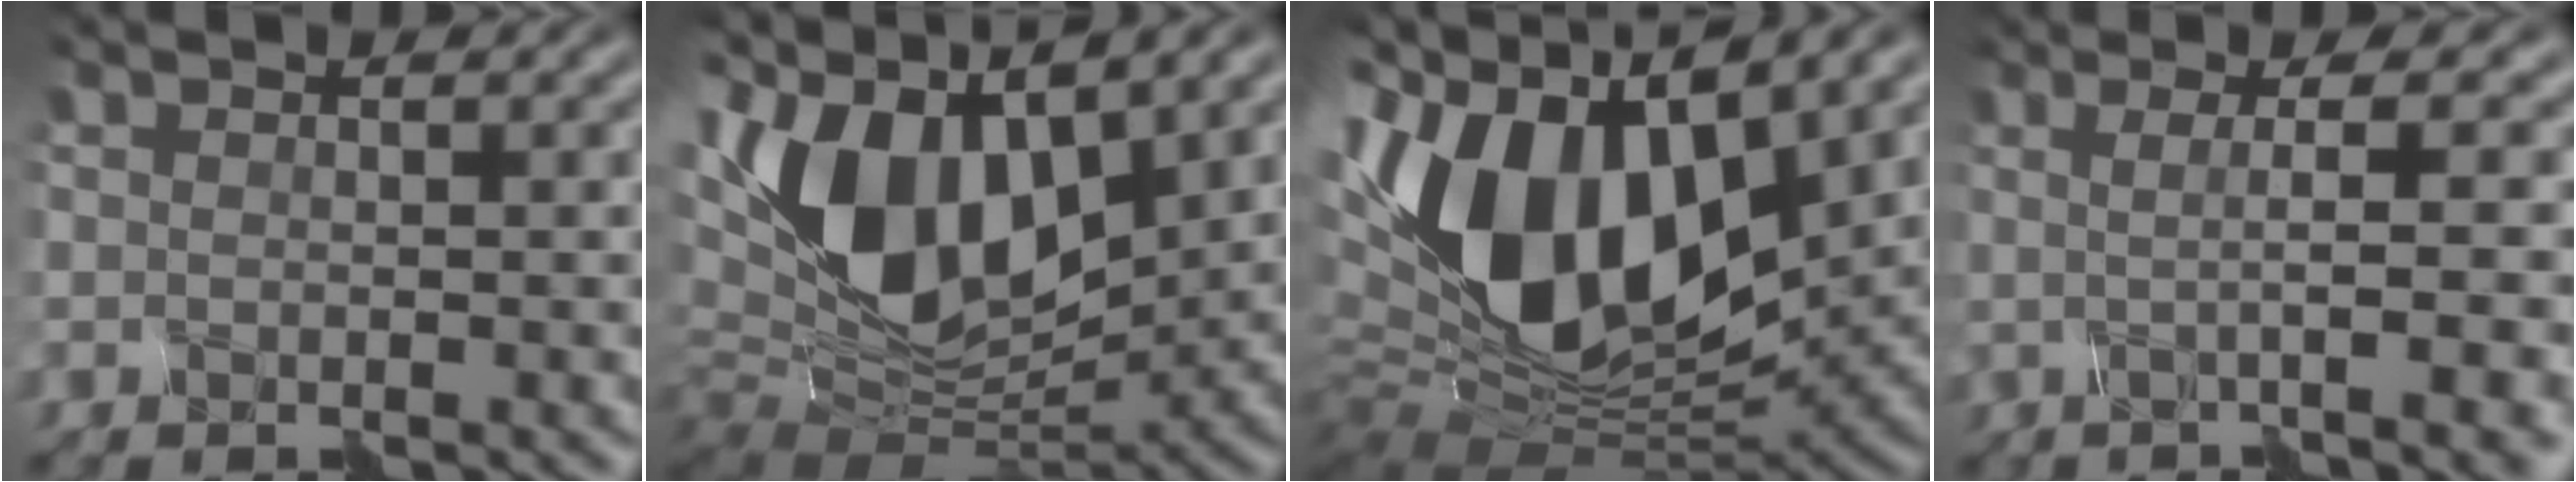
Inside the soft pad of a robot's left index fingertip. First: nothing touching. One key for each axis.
{"total": 12.1, "fx": 3.0, "fy": 6.4, "fz": 9.8, "tx": -0.194, "ty": 0.011, "tz": 0.051}
{"total": 13.0, "fx": 2.0, "fy": 7.5, "fz": 10.5, "tx": -0.206, "ty": -0.004, "tz": 0.032}
{"total": 5.9, "fx": -0.9, "fy": 0.1, "fz": 5.9, "tx": -0.082, "ty": 0.007, "tz": -0.011}